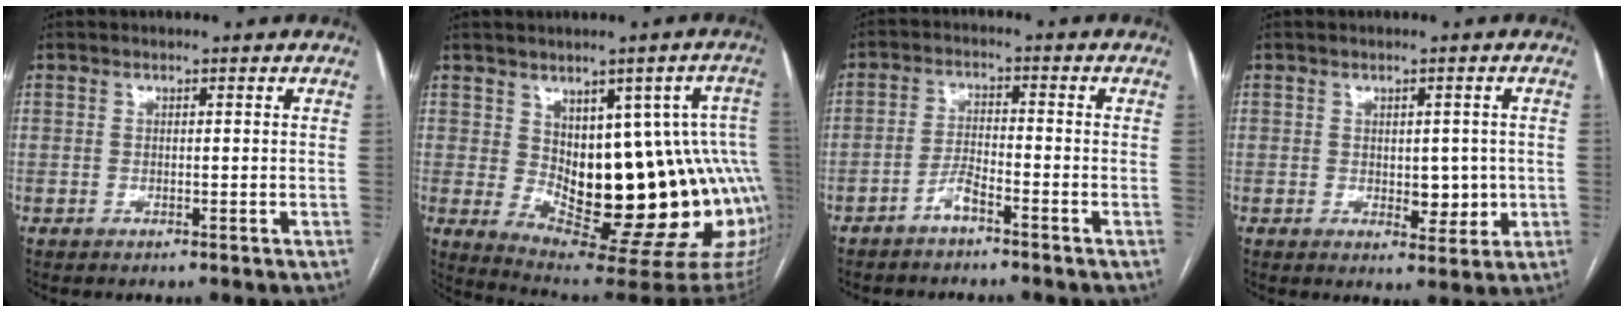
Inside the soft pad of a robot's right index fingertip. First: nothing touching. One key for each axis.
{"total": 21.3, "fx": -0.8, "fy": 7.2, "fz": 20.0, "tx": -0.165, "ty": 0.019, "tz": 0.016}
{"total": 3.2, "fx": -2.5, "fy": 0.5, "fz": 2.0, "tx": -0.040, "ty": 0.007, "tz": -0.049}
{"total": 4.7, "fx": -0.1, "fy": 2.7, "fz": 3.8, "tx": -0.045, "ty": 0.000, "tz": 0.008}